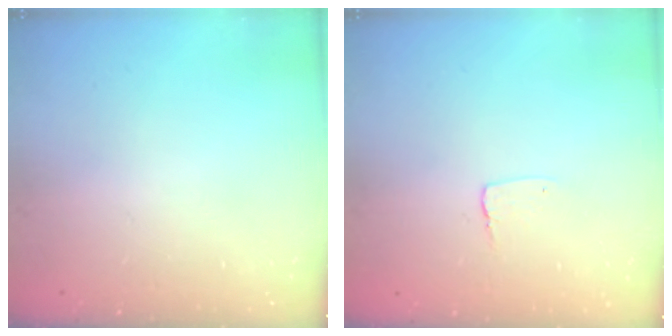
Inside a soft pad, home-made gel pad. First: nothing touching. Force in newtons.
{"total": 2.9, "press": 2.9, "slide": 0.2}